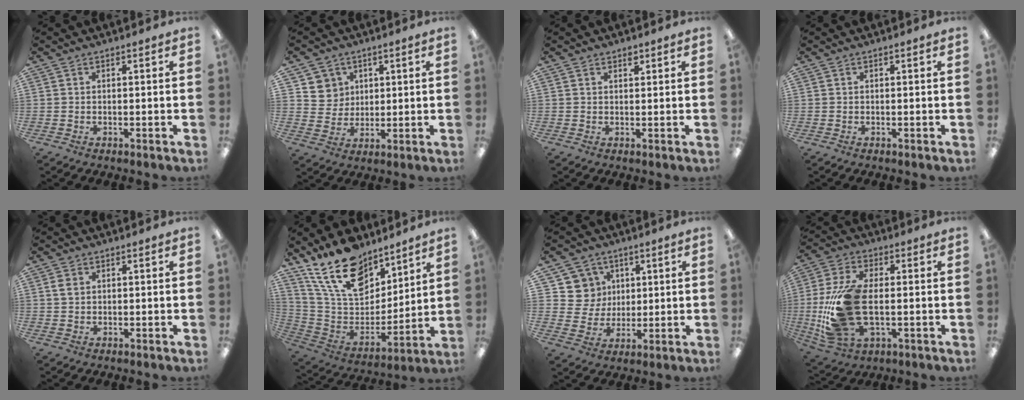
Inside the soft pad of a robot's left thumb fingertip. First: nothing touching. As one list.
[{"total": 6.6, "force": [3.4, 5.6, -0.6], "torque": [0.009, -0.021, 0.062]}, {"total": 1.4, "force": [1.1, 0.7, 0.5], "torque": [0.006, -0.006, 0.017]}, {"total": 0.0}, {"total": 1.7, "force": [0.5, 1.3, 1.0], "torque": [-0.022, 0.006, 0.008]}, {"total": 19.9, "force": [14.4, 10.1, 9.2], "torque": [-0.182, -0.080, 0.267]}, {"total": 8.8, "force": [3.9, 7.9, 0.0], "torque": [-0.005, -0.023, 0.078]}, {"total": 20.8, "force": [-1.4, 12.2, 16.7], "torque": [-0.343, -0.012, -0.012]}]